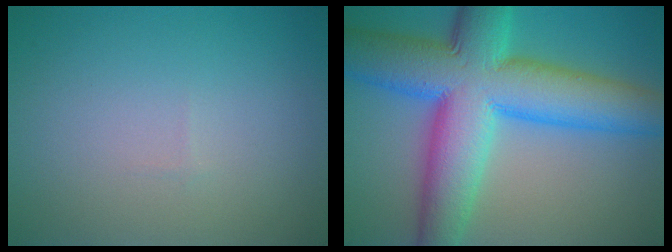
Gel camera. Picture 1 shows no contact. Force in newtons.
{"total": 13.7, "press": 13.7, "slide": 0.2}